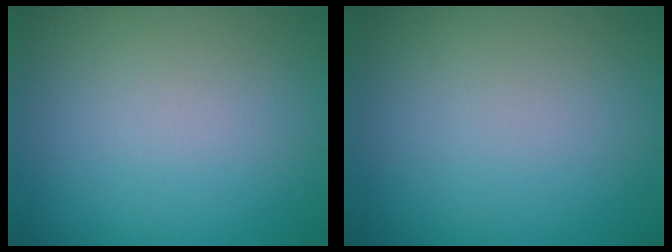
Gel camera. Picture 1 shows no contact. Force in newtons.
{"total": 0.0}